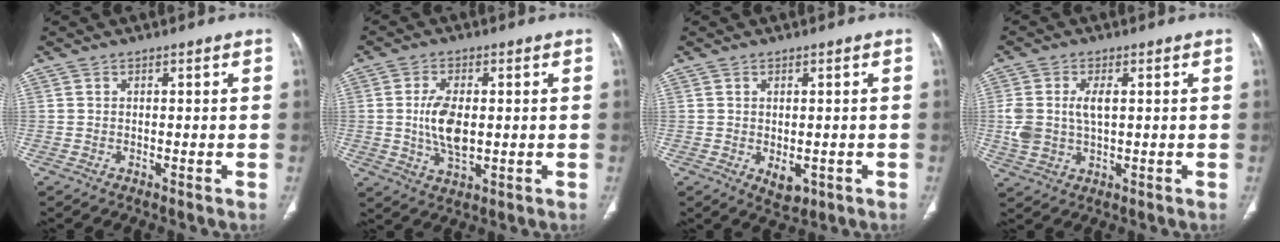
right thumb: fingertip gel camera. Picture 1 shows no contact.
{"total": 8.1, "force": [0.1, 4.2, 6.9], "torque": [-0.134, -0.006, 0.005]}
{"total": 3.7, "force": [-0.9, 2.3, 2.8], "torque": [-0.033, -0.003, 0.001]}
{"total": 6.8, "force": [0.8, 3.8, 5.6], "torque": [-0.125, 0.005, 0.021]}